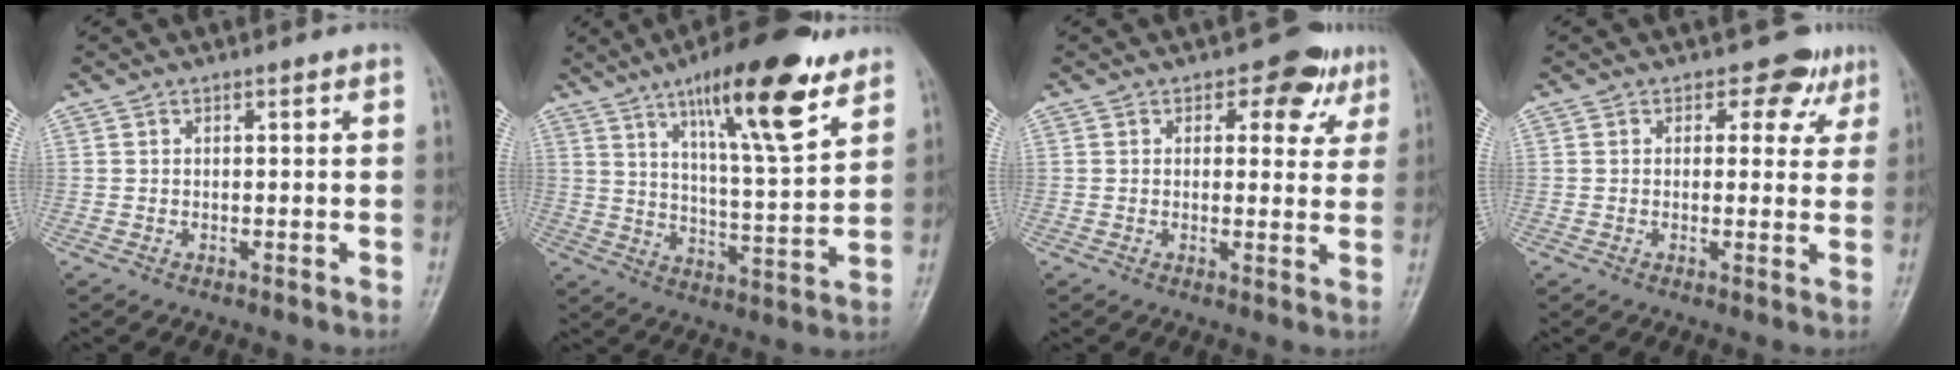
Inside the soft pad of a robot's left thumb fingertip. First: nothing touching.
{"total": 18.4, "force": [11.0, 4.2, 14.1], "torque": [-0.199, -0.054, 0.179]}
{"total": 6.7, "force": [3.3, 4.4, 3.9], "torque": [-0.003, -0.008, 0.034]}
{"total": 5.1, "force": [2.9, 3.7, 1.9], "torque": [0.013, -0.008, 0.026]}